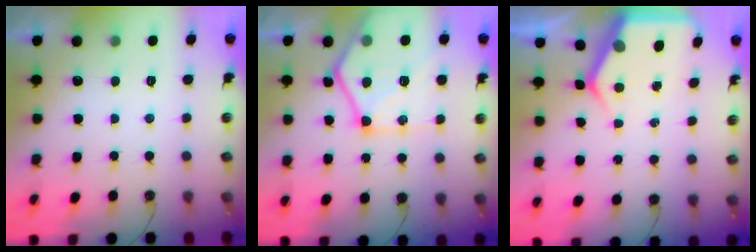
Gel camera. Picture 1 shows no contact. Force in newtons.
{"total": 20.6, "press": 20.6, "slide": 1.8}
{"total": 5.6, "press": 5.6, "slide": 0.6}